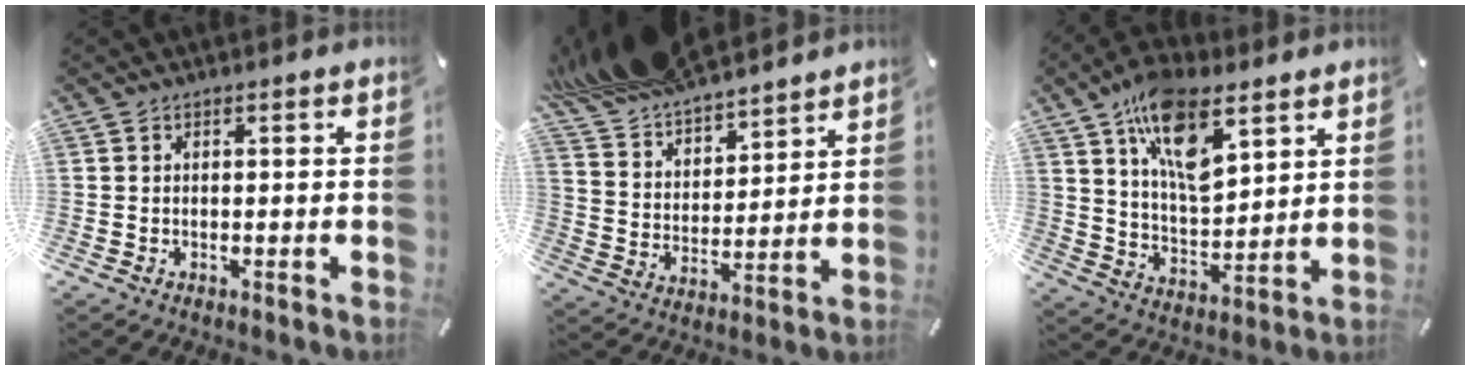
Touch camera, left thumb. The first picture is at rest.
{"total": 13.7, "force": [12.8, 3.9, 3.1], "torque": [-0.111, -0.097, 0.237]}
{"total": 15.9, "force": [9.6, 8.0, 9.9], "torque": [-0.175, -0.036, 0.173]}